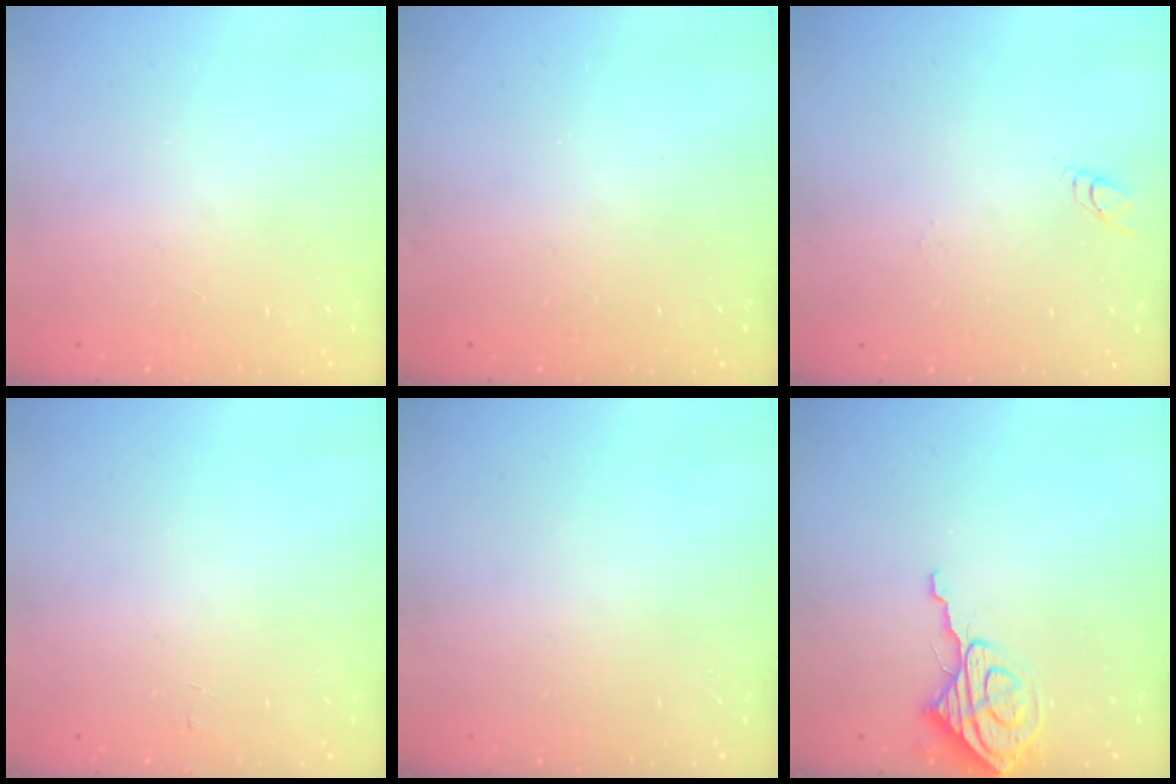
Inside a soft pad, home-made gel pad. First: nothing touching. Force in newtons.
{"total": 0.0}
{"total": 5.1, "press": 5.1, "slide": 0.5}
{"total": 3.3, "press": 3.3, "slide": 0.3}
{"total": 0.0}
{"total": 8.1, "press": 8.1, "slide": 0.7}